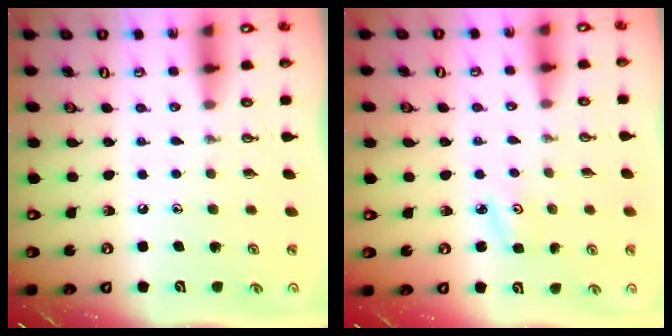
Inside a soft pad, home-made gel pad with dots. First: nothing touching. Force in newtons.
{"total": 3.0, "press": 3.0, "slide": 0.4}